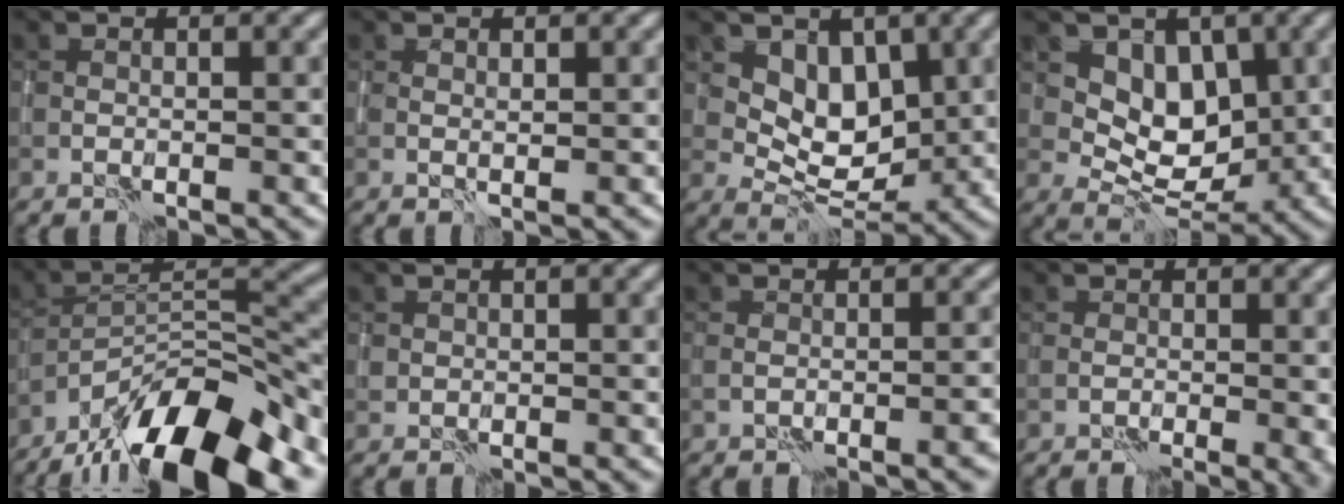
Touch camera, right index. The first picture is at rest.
{"total": 0.6, "force": [0.5, 0.0, 0.3], "torque": [-0.007, 0.001, 0.013]}
{"total": 4.5, "force": [1.9, 2.8, 2.9], "torque": [-0.042, -0.013, 0.030]}
{"total": 4.8, "force": [1.7, 3.2, 3.2], "torque": [-0.043, -0.012, 0.027]}
{"total": 12.7, "force": [-9.3, 3.2, 8.1], "torque": [-0.135, 0.015, -0.172]}
{"total": 0.7, "force": [0.3, 0.6, 0.0], "torque": [0.000, 0.001, 0.005]}
{"total": 1.7, "force": [-0.8, 0.5, 1.4], "torque": [-0.021, 0.004, -0.010]}
{"total": 1.8, "force": [-0.3, 0.5, 1.7], "torque": [-0.017, 0.000, -0.004]}